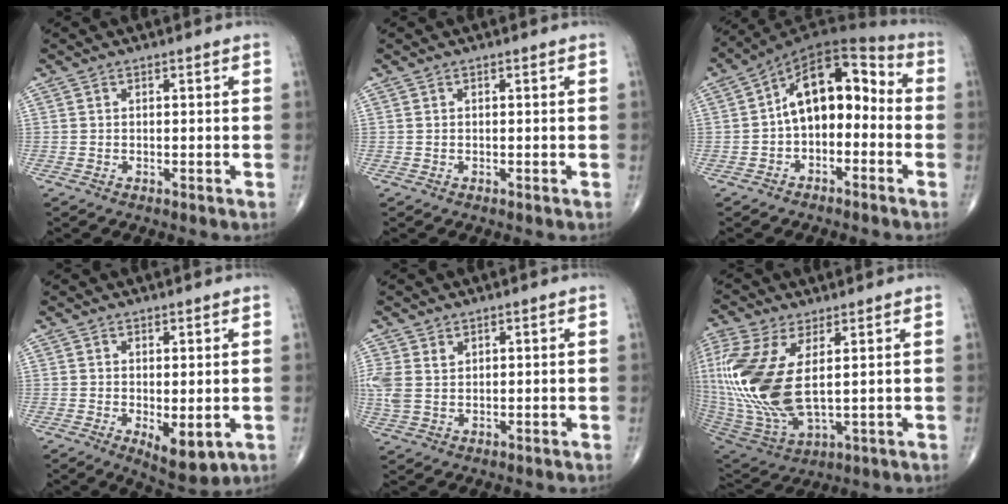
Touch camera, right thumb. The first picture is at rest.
{"total": 0.0}
{"total": 13.3, "force": [-1.0, 8.1, 10.5], "torque": [-0.127, 0.051, -0.033]}
{"total": 6.0, "force": [-1.0, 2.7, 5.3], "torque": [-0.067, -0.017, -0.003]}
{"total": 4.8, "force": [1.7, 3.3, 3.1], "torque": [-0.080, 0.004, 0.043]}
{"total": 21.1, "force": [3.3, 9.8, 18.4], "torque": [-0.429, -0.027, 0.072]}